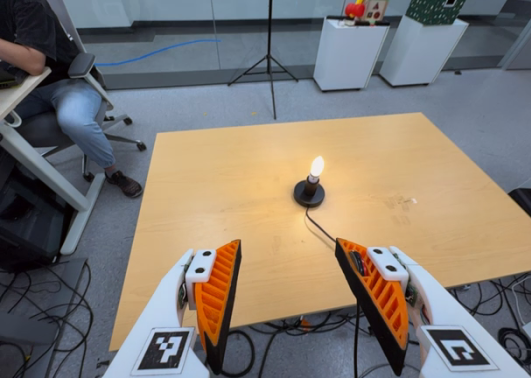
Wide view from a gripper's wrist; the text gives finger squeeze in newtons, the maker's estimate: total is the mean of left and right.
{"total": 0.0}